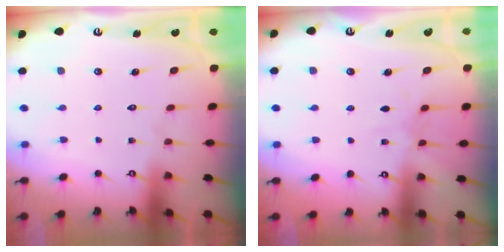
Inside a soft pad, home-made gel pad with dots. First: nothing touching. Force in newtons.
{"total": 3.9, "press": 3.9, "slide": 0.5}